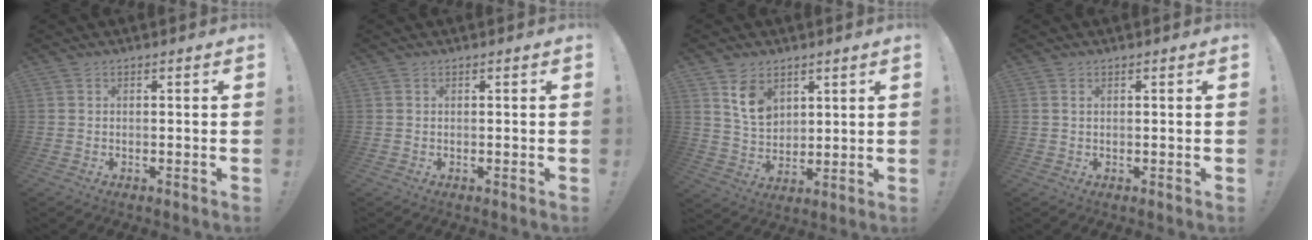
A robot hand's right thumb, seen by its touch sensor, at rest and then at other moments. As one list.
[{"total": 0.0}, {"total": 9.4, "force": [5.0, 6.5, 4.4], "torque": [-0.062, -0.022, 0.097]}, {"total": 0.7, "force": [0.2, 0.3, 0.6], "torque": [-0.016, 0.004, 0.004]}]